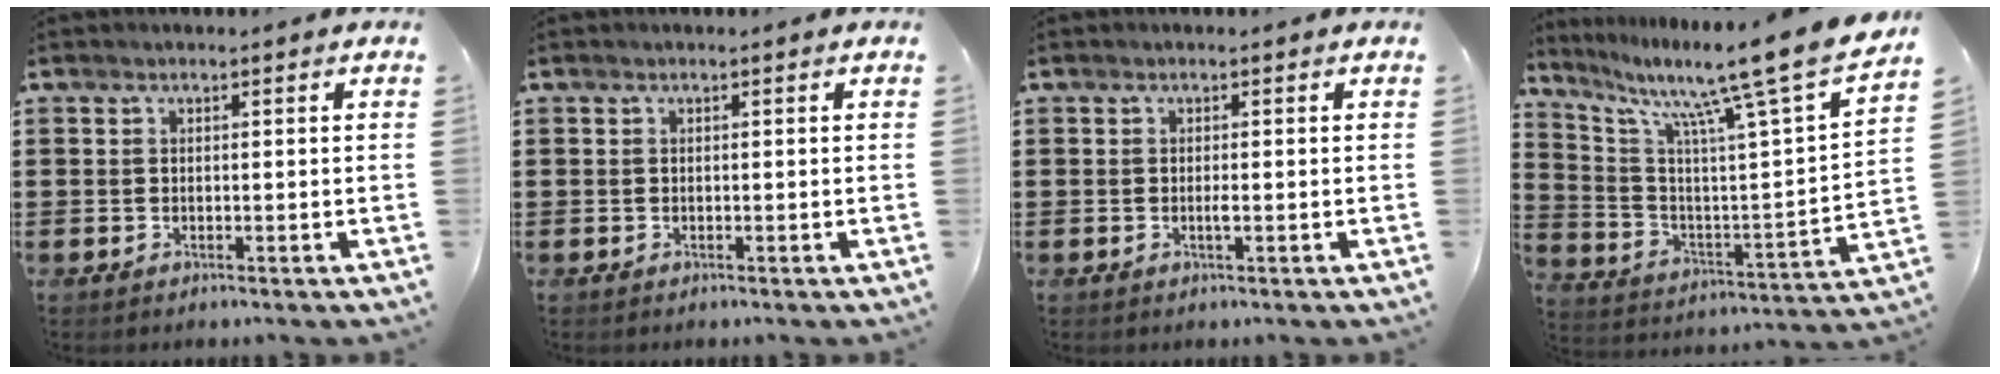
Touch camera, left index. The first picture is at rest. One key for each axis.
{"total": 0.0}
{"total": 1.0, "fx": -0.2, "fy": -0.1, "fz": 1.0, "tx": -0.018, "ty": -0.006, "tz": -0.002}
{"total": 13.0, "fx": 10.2, "fy": -0.2, "fz": 8.0, "tx": -0.158, "ty": -0.083, "tz": 0.149}